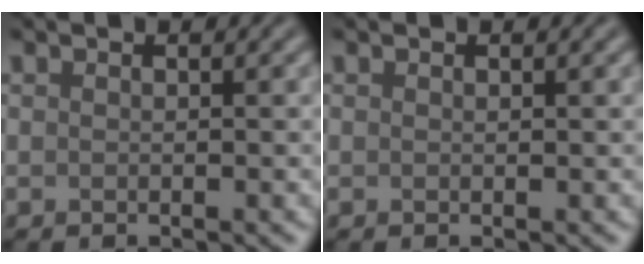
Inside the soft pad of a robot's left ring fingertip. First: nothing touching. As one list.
[{"total": 0.0}]